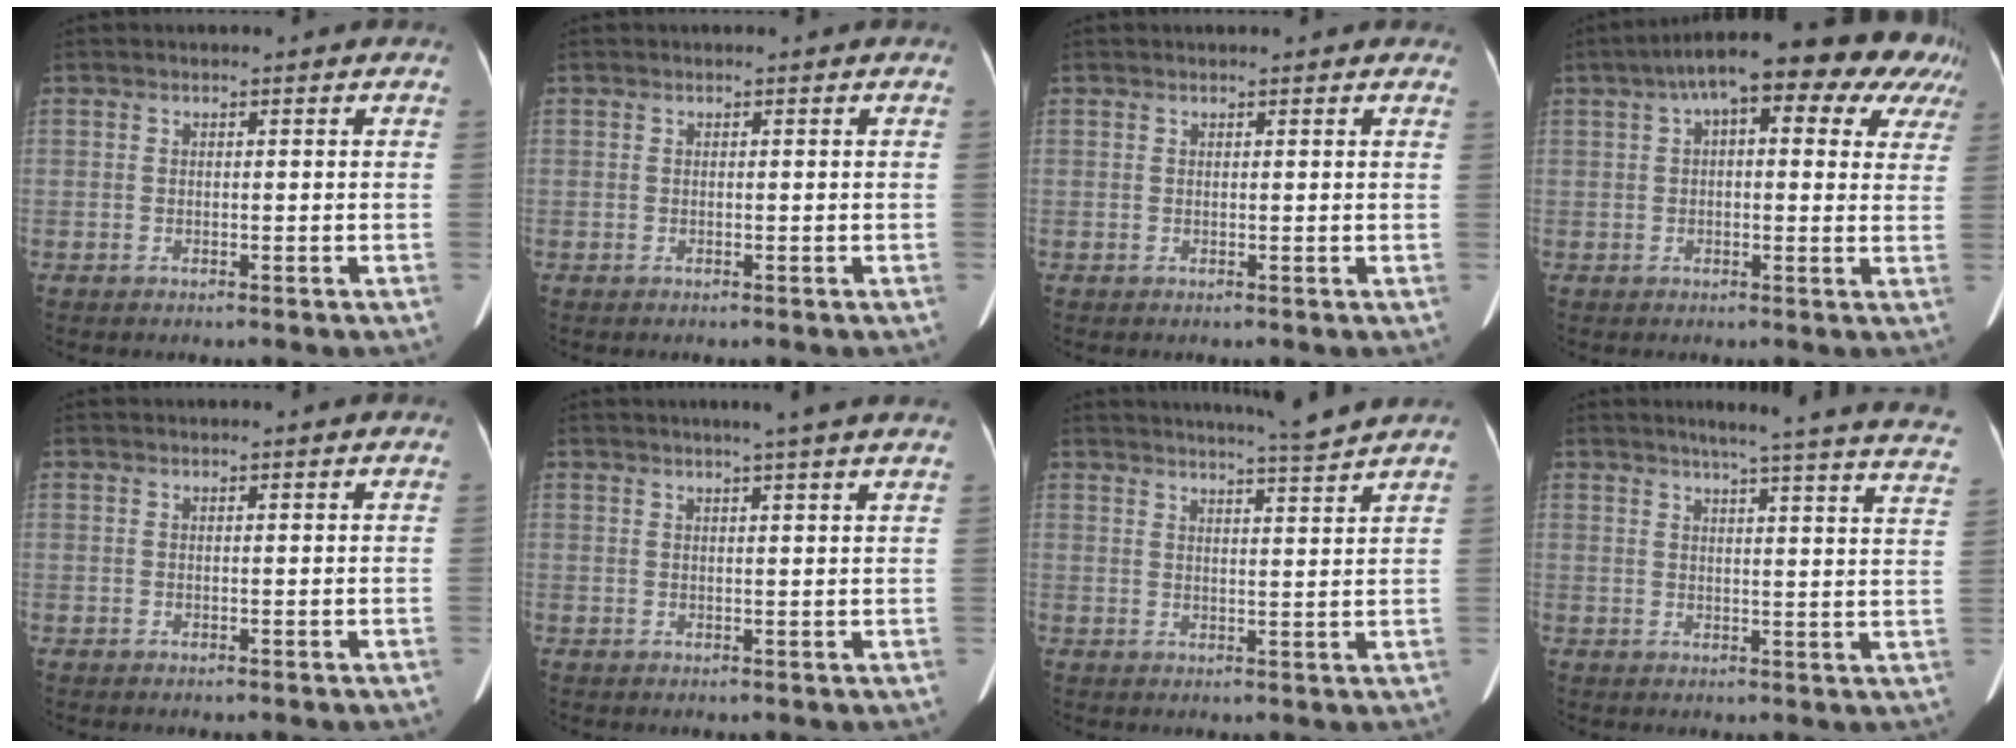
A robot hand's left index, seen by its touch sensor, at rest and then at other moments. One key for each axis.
{"total": 0.0}
{"total": 3.7, "fx": 3.2, "fy": 1.0, "fz": 1.5, "tx": -0.019, "ty": 0.021, "tz": 0.031}
{"total": 18.7, "fx": 11.0, "fy": 6.8, "fz": 13.6, "tx": -0.194, "ty": 0.073, "tz": 0.139}
{"total": 1.3, "fx": 1.1, "fy": 0.3, "fz": 0.6, "tx": -0.010, "ty": 0.015, "tz": 0.015}
{"total": 6.0, "fx": 5.0, "fy": -0.5, "fz": 3.2, "tx": -0.043, "ty": 0.015, "tz": 0.056}
{"total": 6.7, "fx": 6.2, "fy": -1.8, "fz": 1.8, "tx": -0.035, "ty": -0.013, "tz": 0.088}
{"total": 22.1, "fx": 19.6, "fy": 0.3, "fz": 10.2, "tx": -0.134, "ty": -0.054, "tz": 0.216}